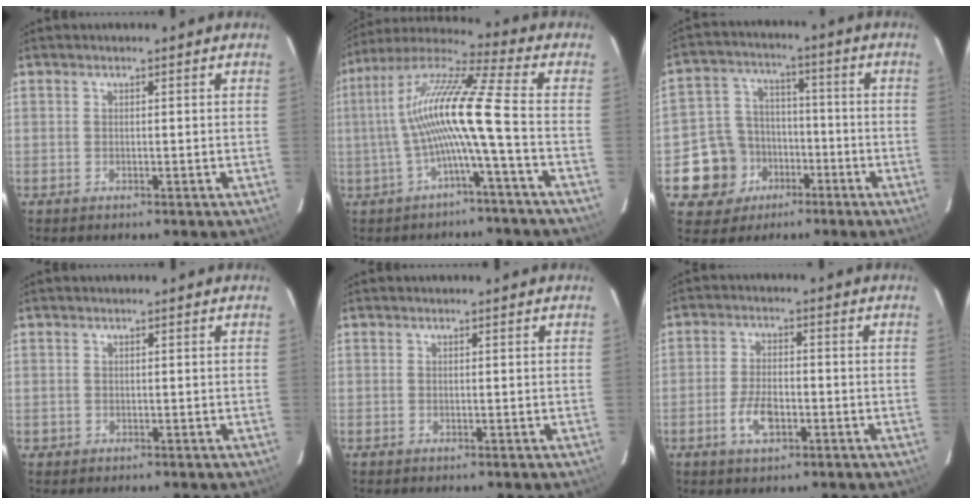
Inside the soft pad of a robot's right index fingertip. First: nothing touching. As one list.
[{"total": 13.2, "force": [-2.5, -0.9, 12.9], "torque": [-0.243, 0.011, -0.048]}, {"total": 11.6, "force": [-5.2, 10.1, 2.6], "torque": [-0.083, 0.035, -0.073]}, {"total": 0.8, "force": [-0.1, 0.8, 0.0], "torque": [0.001, 0.002, 0.000]}, {"total": 0.0}, {"total": 5.8, "force": [-2.5, 2.8, 4.5], "torque": [-0.097, 0.000, -0.045]}]